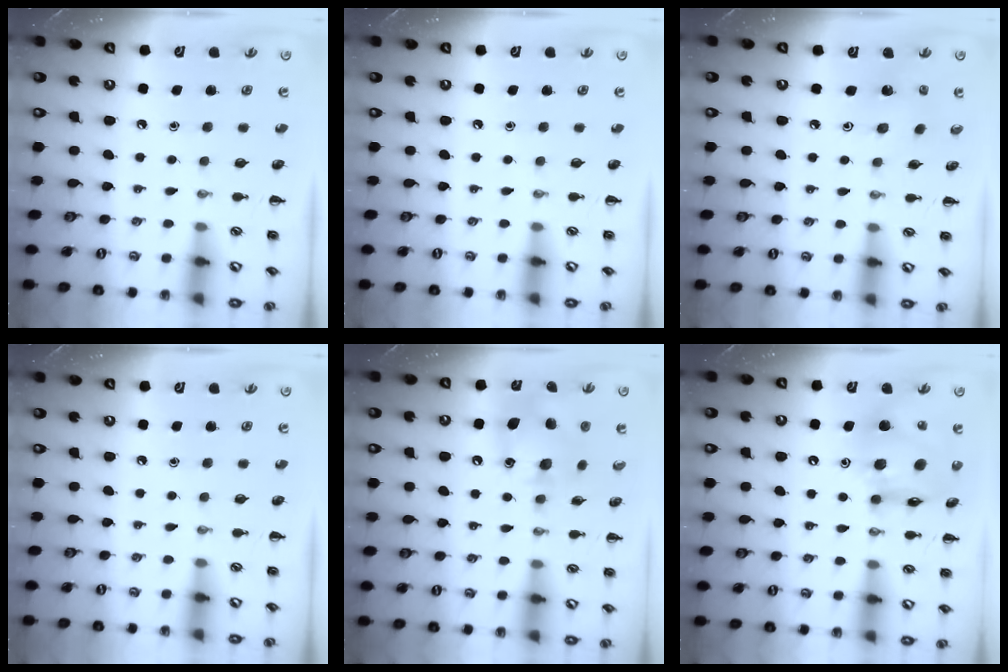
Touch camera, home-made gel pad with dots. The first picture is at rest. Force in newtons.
{"total": 0.0}
{"total": 1.6, "press": 1.4, "slide": 0.6}
{"total": 0.0}
{"total": 11.4, "press": 11.3, "slide": 1.7}
{"total": 13.9, "press": 13.3, "slide": 3.9}